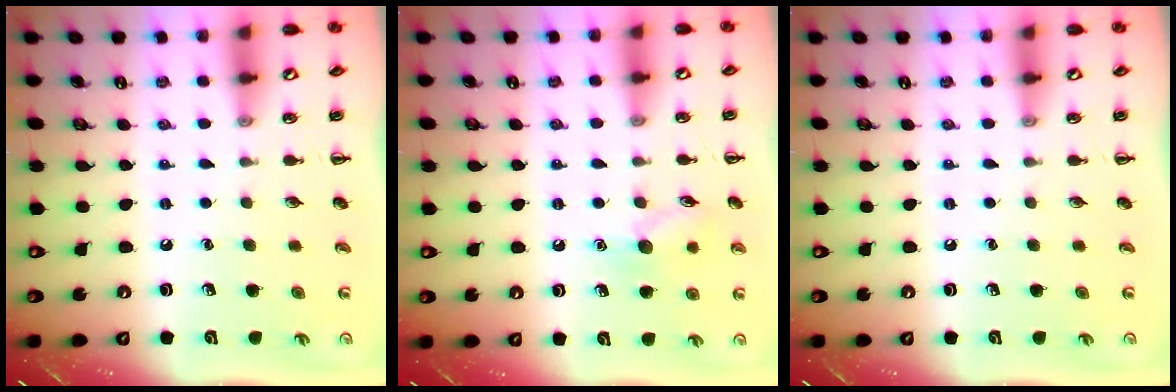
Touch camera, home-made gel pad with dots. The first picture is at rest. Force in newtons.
{"total": 8.8, "press": 8.7, "slide": 1.4}
{"total": 0.0}